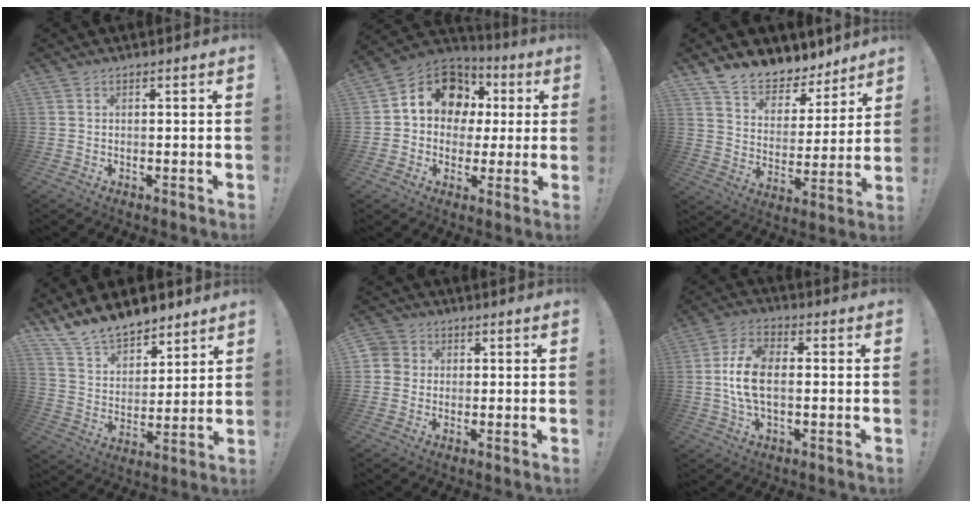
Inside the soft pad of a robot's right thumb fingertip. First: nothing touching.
{"total": 14.7, "force": [4.9, 11.7, 7.4], "torque": [-0.106, -0.014, 0.098]}
{"total": 9.9, "force": [8.9, 3.9, 2.0], "torque": [-0.044, -0.082, 0.164]}
{"total": 12.7, "force": [11.3, 5.1, 2.7], "torque": [-0.069, -0.088, 0.217]}
{"total": 4.3, "force": [0.3, 4.1, 1.1], "torque": [-0.019, 0.008, 0.007]}
{"total": 11.0, "force": [-0.4, 6.2, 9.0], "torque": [-0.171, 0.003, -0.005]}